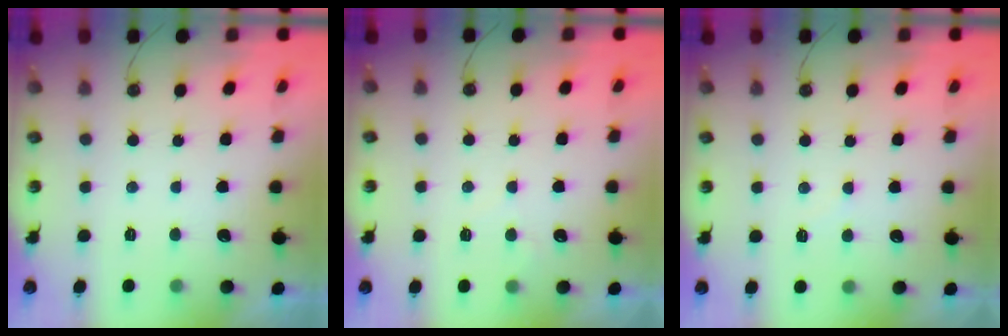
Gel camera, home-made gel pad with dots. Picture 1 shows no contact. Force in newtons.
{"total": 3.3, "press": 3.3, "slide": 0.4}
{"total": 5.1, "press": 5.0, "slide": 0.7}